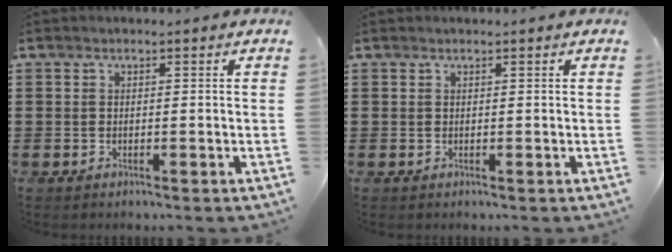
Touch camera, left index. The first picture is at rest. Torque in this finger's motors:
{"motor_torque": [-0.47, 0.47, -0.66, -0.01]}